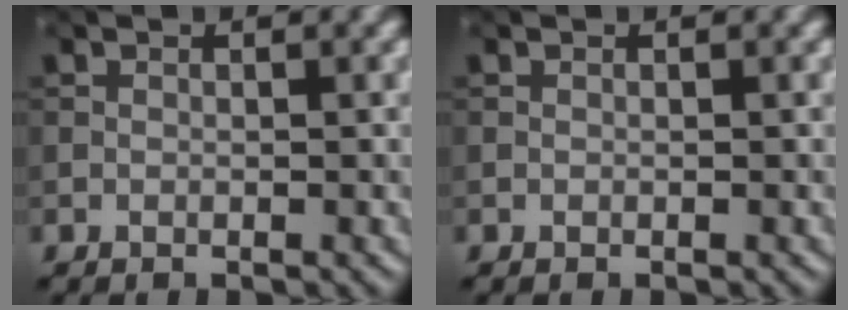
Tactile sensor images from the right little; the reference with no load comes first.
{"total": 0.0}